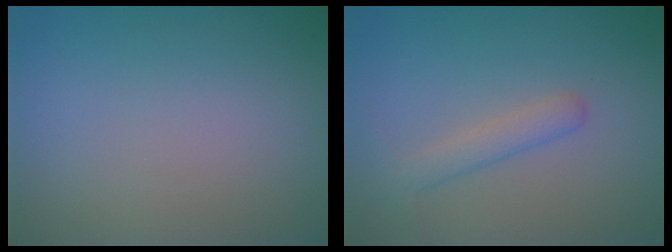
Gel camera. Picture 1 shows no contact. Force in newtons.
{"total": 2.0, "press": 2.0, "slide": 0.1}